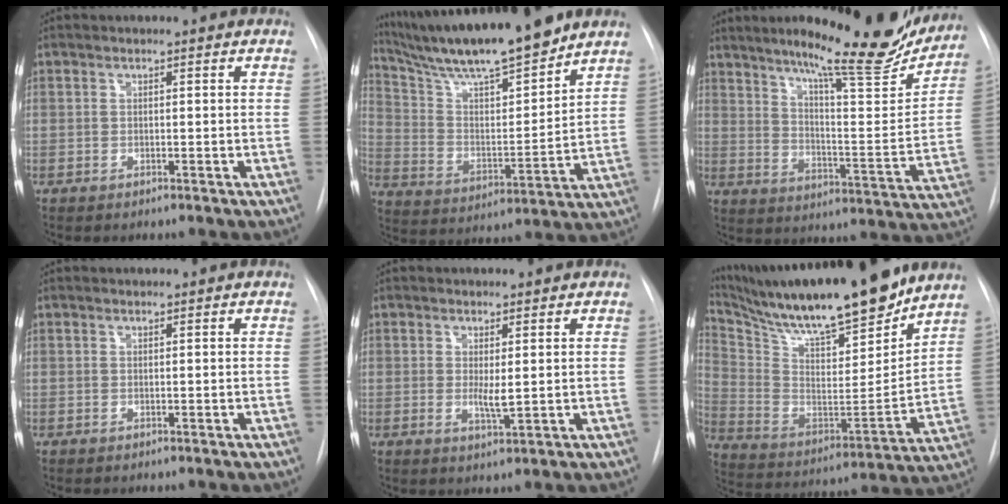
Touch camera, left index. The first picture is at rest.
{"total": 17.8, "force": [15.4, 0.6, 9.0], "torque": [-0.157, -0.007, 0.267]}
{"total": 20.7, "force": [17.0, 2.5, 11.5], "torque": [-0.167, -0.041, 0.234]}
{"total": 0.0}
{"total": 2.3, "force": [0.0, 0.4, 2.2], "torque": [-0.042, -0.013, 0.005]}
{"total": 25.8, "force": [21.8, 3.1, 13.4], "torque": [-0.257, -0.031, 0.352]}